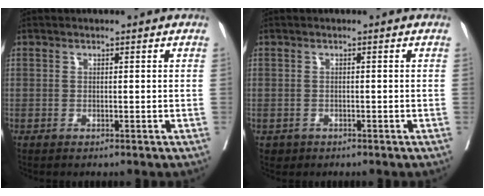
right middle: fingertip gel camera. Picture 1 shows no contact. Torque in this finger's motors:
{"motor_torque": [0.15, -0.11, 0.03, 0.01]}